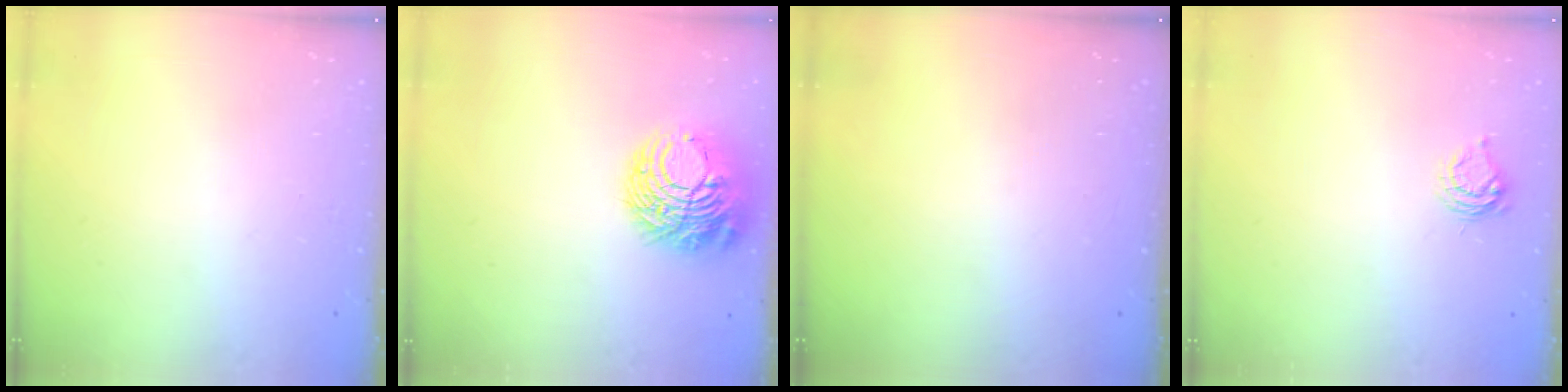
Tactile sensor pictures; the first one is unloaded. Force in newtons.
{"total": 11.4, "press": 11.3, "slide": 1.1}
{"total": 0.0}
{"total": 4.9, "press": 4.8, "slide": 0.7}